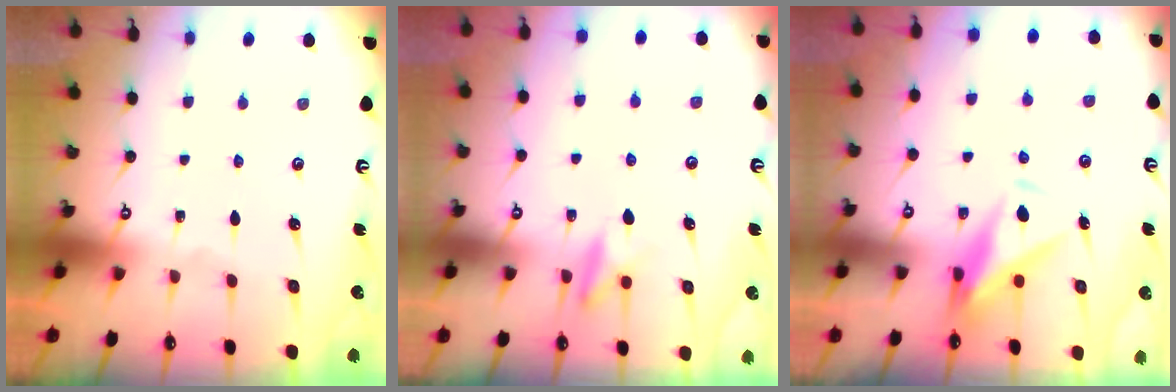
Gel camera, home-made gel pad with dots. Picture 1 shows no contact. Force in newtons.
{"total": 8.7, "press": 8.6, "slide": 1.4}
{"total": 8.1, "press": 8.0, "slide": 1.4}